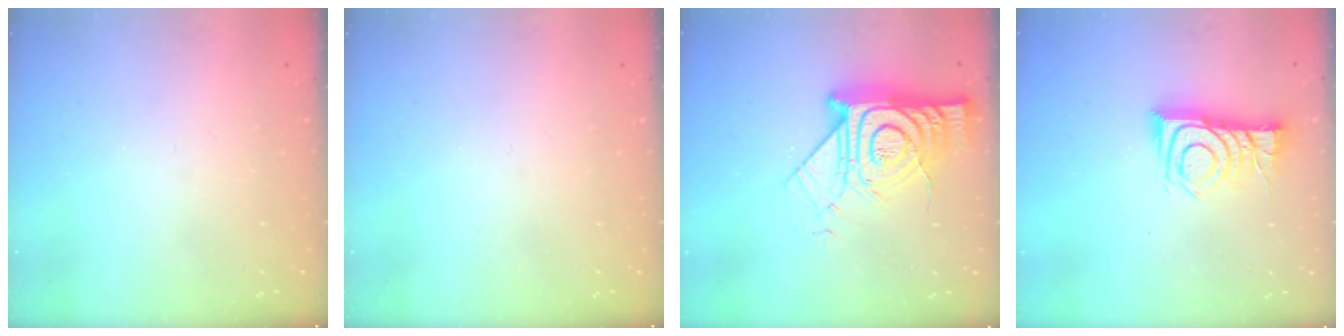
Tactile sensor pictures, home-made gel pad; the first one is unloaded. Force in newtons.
{"total": 0.0}
{"total": 17.3, "press": 17.2, "slide": 1.2}
{"total": 11.2, "press": 11.2, "slide": 0.5}